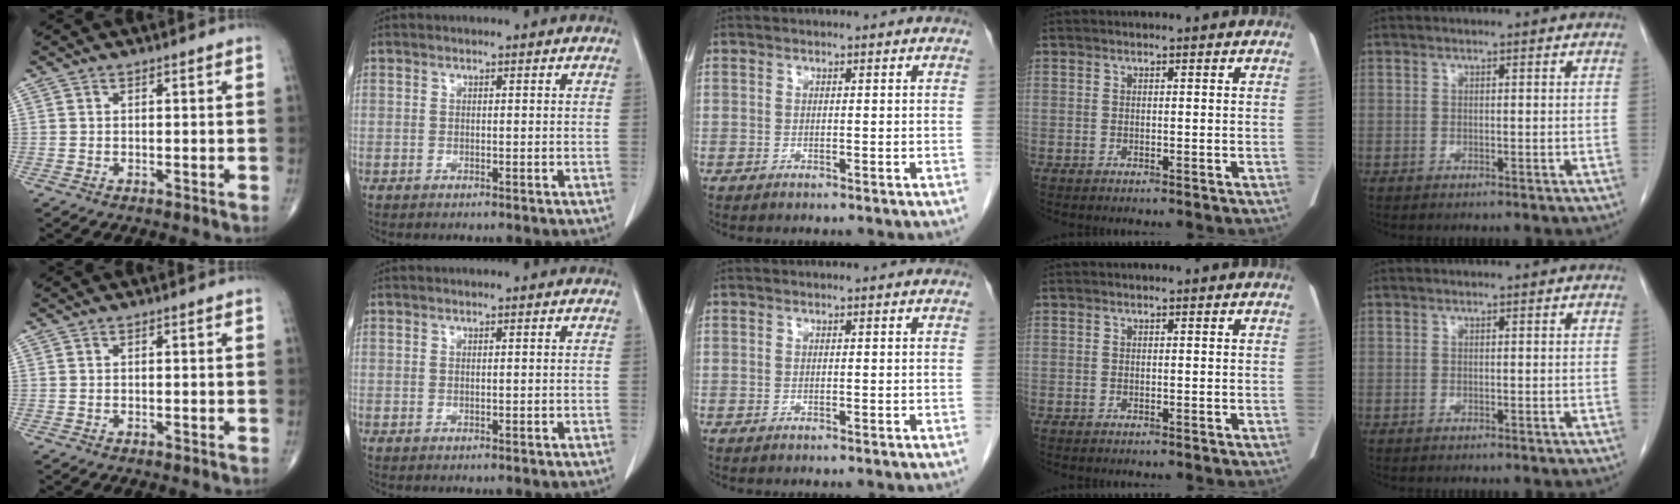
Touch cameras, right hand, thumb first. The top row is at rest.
{}